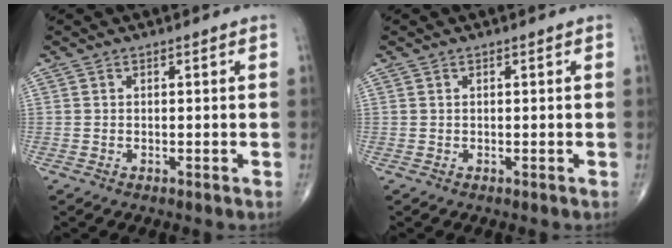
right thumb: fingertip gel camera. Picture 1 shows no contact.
{"total": 0.0}